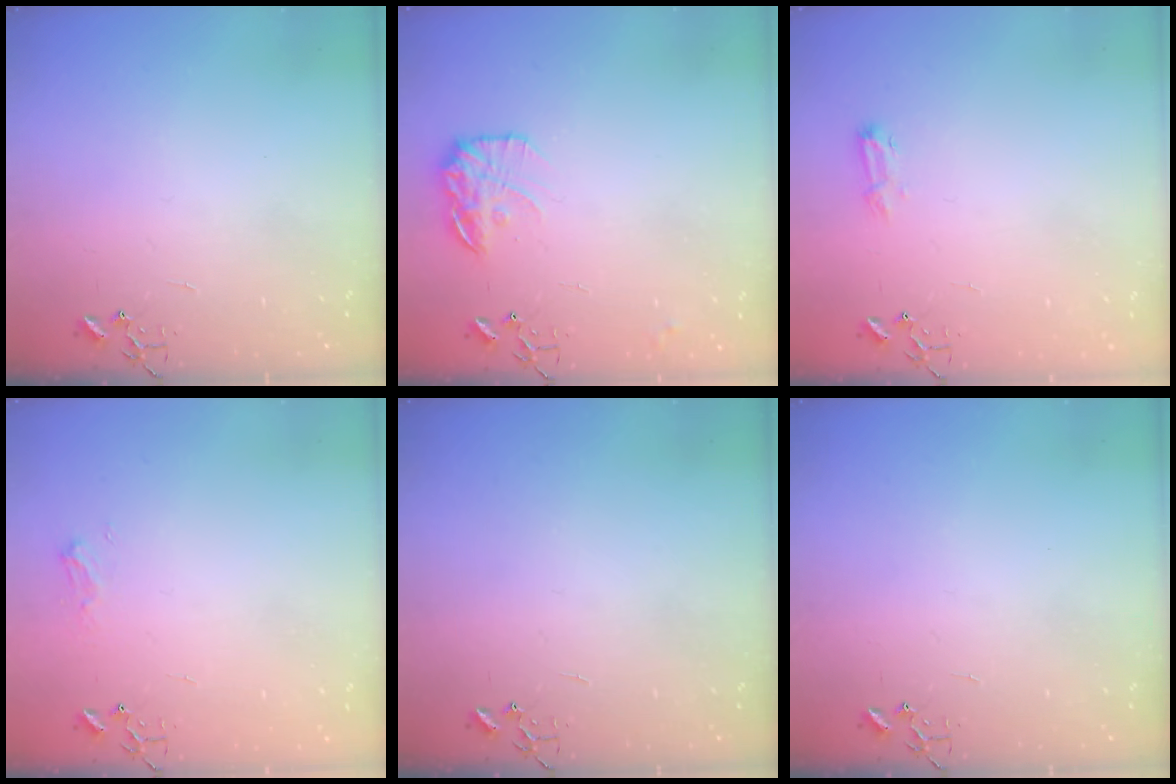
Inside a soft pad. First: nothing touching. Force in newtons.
{"total": 13.3, "press": 13.3, "slide": 0.8}
{"total": 7.7, "press": 7.6, "slide": 0.9}
{"total": 6.0, "press": 6.0, "slide": 0.7}
{"total": 0.0}
{"total": 0.0}